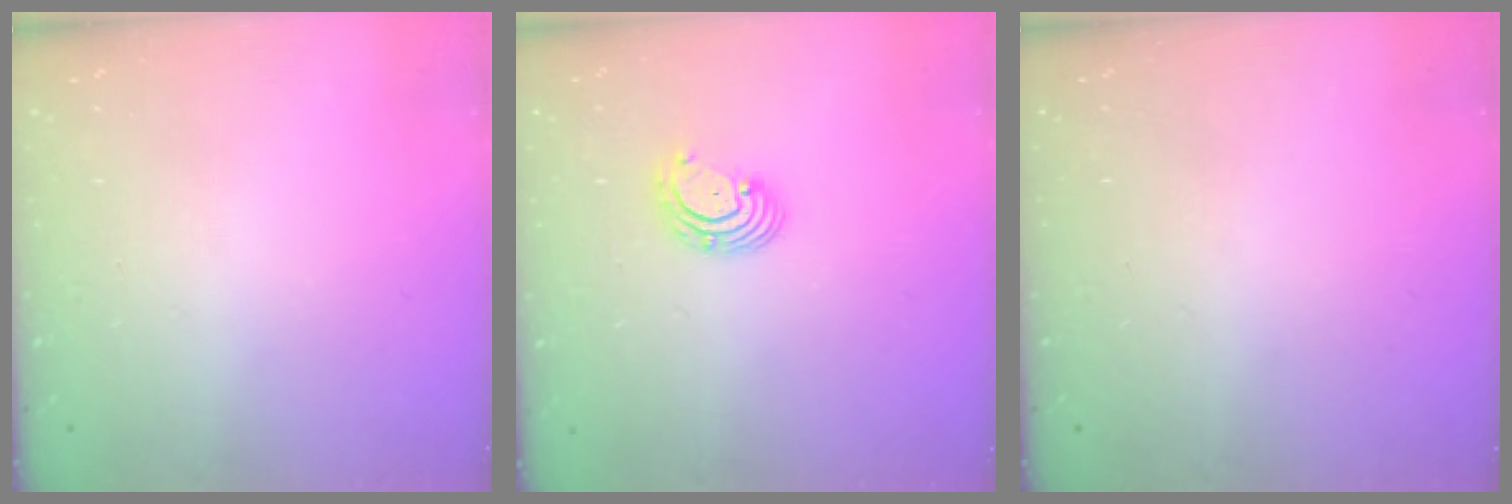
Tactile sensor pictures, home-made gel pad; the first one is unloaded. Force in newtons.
{"total": 2.8, "press": 2.8, "slide": 0.2}
{"total": 0.0}